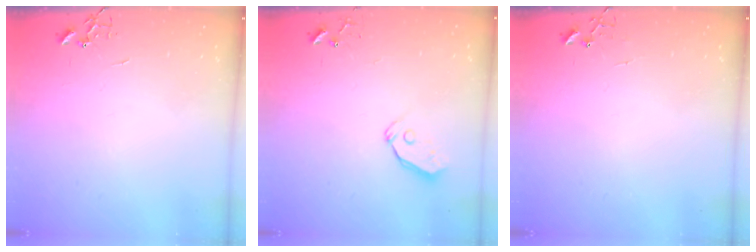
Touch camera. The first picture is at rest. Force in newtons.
{"total": 4.8, "press": 4.8, "slide": 0.4}
{"total": 5.0, "press": 5.0, "slide": 0.4}